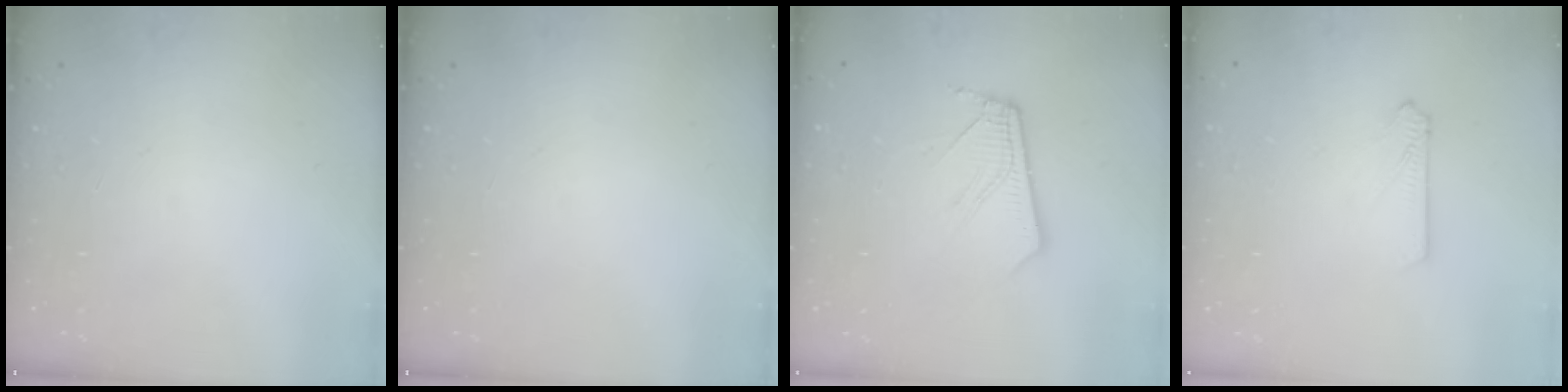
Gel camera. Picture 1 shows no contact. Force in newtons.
{"total": 0.0}
{"total": 10.2, "press": 10.1, "slide": 1.2}
{"total": 3.0, "press": 3.0, "slide": 0.4}